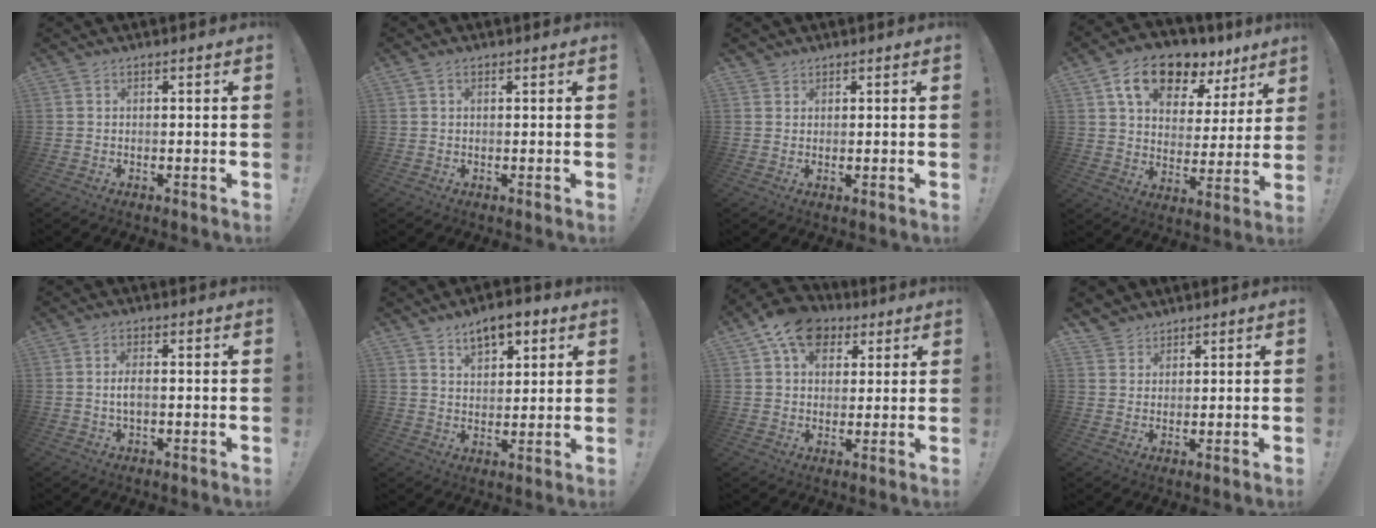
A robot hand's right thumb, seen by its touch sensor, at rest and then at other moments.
{"total": 1.2, "force": [0.6, 0.8, 0.6], "torque": [-0.005, 0.001, 0.009]}
{"total": 1.7, "force": [1.5, 0.9, 0.1], "torque": [0.006, -0.009, 0.027]}
{"total": 15.0, "force": [9.4, 8.6, 7.9], "torque": [-0.132, -0.050, 0.169]}
{"total": 3.1, "force": [-0.2, 1.3, 2.9], "torque": [-0.058, 0.002, -0.005]}
{"total": 8.7, "force": [5.5, 4.8, 4.8], "torque": [-0.065, -0.020, 0.100]}
{"total": 12.8, "force": [6.4, 9.2, 6.0], "torque": [-0.093, -0.027, 0.124]}
{"total": 4.0, "force": [3.3, 2.2, 0.0], "torque": [0.003, -0.022, 0.063]}